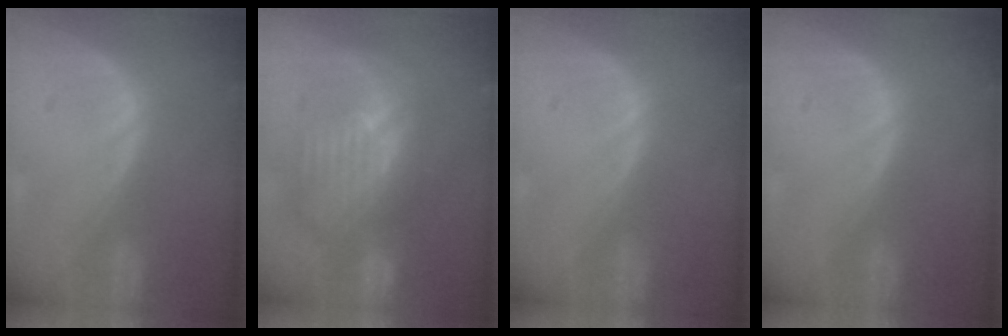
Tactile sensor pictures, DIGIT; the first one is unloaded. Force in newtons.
{"total": 10.6, "press": 9.5, "slide": 4.8}
{"total": 0.0}
{"total": 0.0}